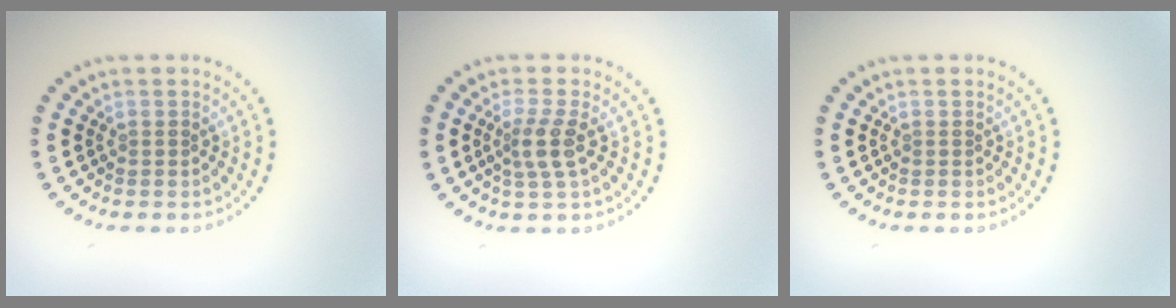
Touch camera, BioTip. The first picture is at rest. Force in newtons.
{"total": 2.5, "press": 2.0, "slide": 1.5}
{"total": 0.0}